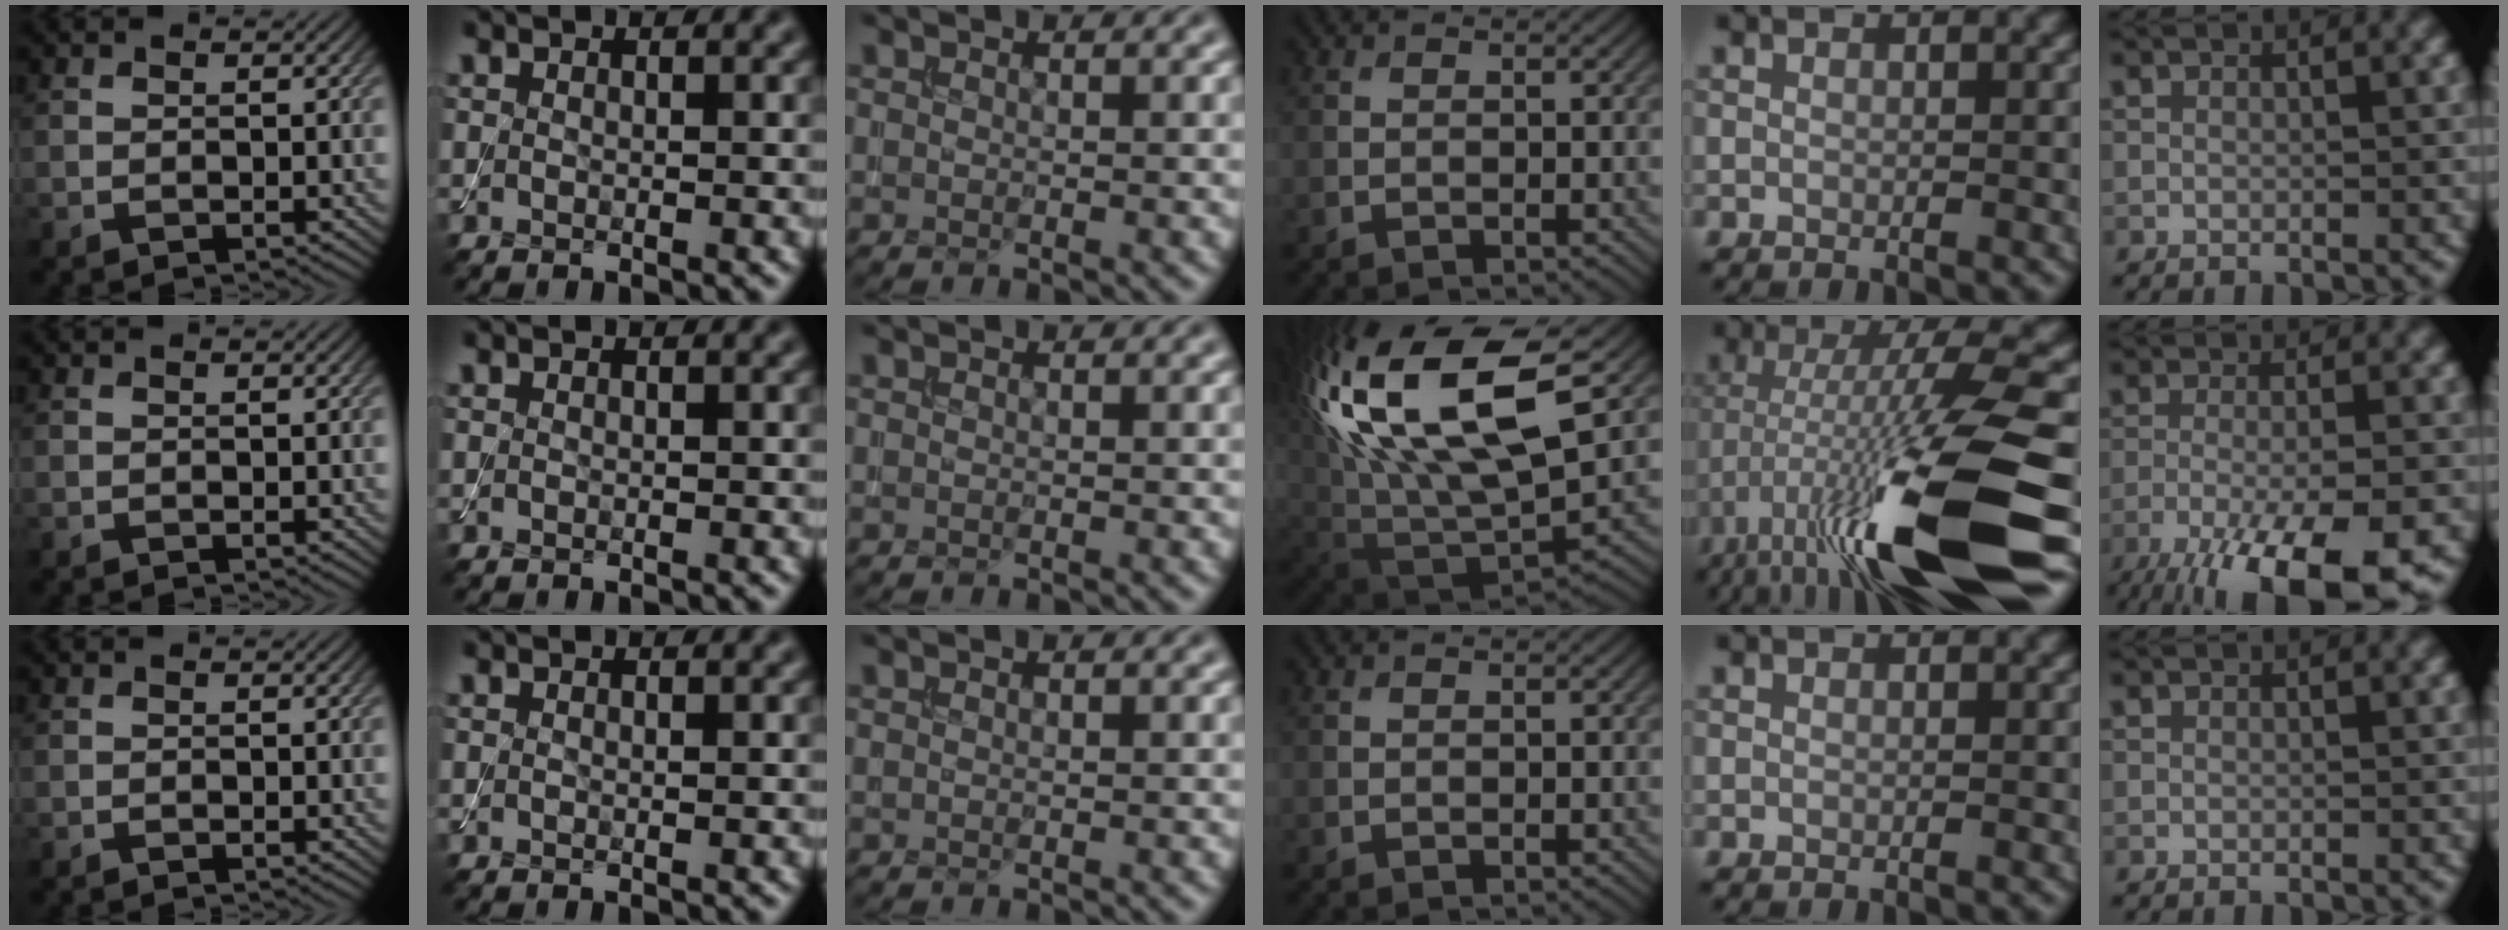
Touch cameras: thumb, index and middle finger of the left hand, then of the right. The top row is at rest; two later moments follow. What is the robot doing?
{"motion": "assemble", "object": "toy tower of hanoi"}